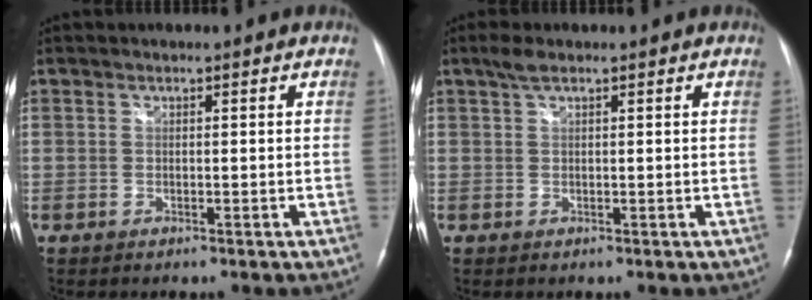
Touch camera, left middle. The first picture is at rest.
{"total": 1.9, "force": [1.4, 0.3, 1.3], "torque": [-0.036, 0.010, 0.028]}